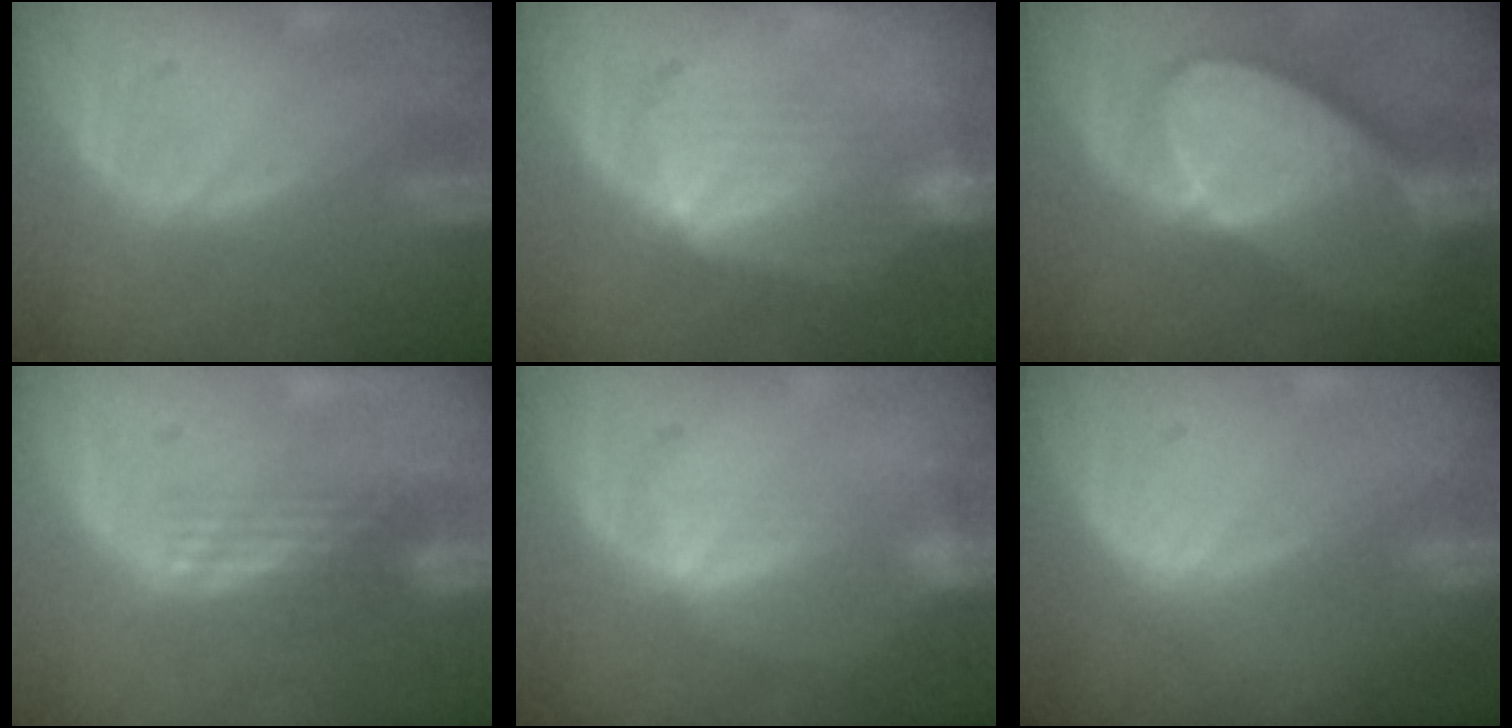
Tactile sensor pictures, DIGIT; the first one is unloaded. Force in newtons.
{"total": 7.3, "press": 6.9, "slide": 2.6}
{"total": 10.0, "press": 8.8, "slide": 4.7}
{"total": 3.4, "press": 2.8, "slide": 1.9}
{"total": 2.4, "press": 2.4, "slide": 0.4}
{"total": 0.0}